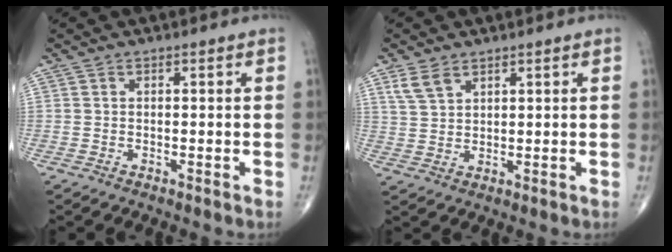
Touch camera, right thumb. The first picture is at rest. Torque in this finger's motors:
{"motor_torque": [-0.39, 0.40, 0.39, 0.32, 0.08]}